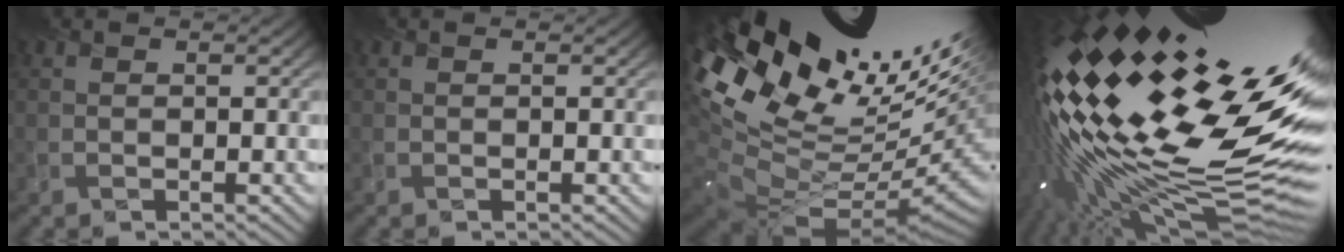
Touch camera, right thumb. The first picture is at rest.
{"total": 0.0}
{"total": 18.4, "force": [6.4, 10.2, 13.9], "torque": [-0.266, -0.006, 0.167]}
{"total": 19.4, "force": [2.7, 6.4, 18.2], "torque": [-0.340, -0.031, 0.043]}